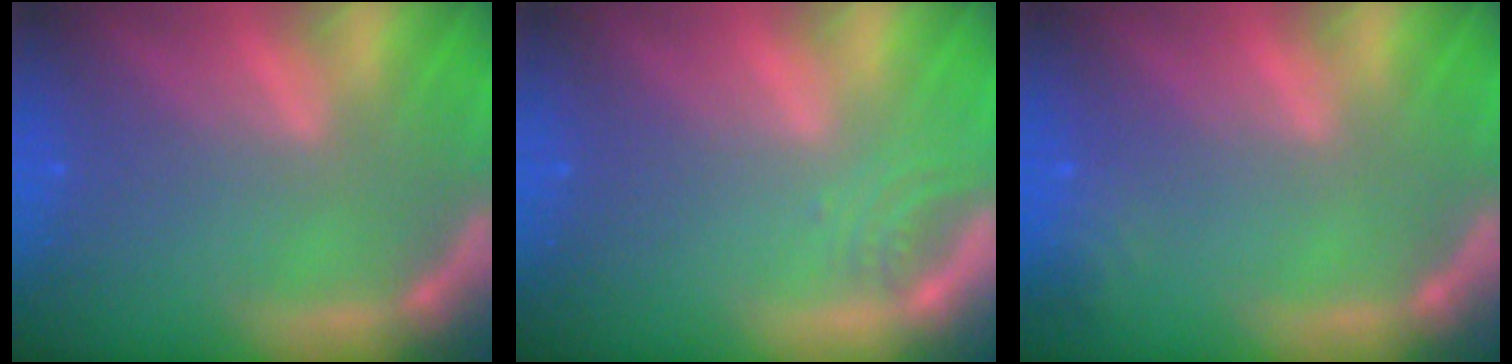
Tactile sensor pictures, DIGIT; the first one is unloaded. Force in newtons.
{"total": 1.4}
{"total": 1.9}